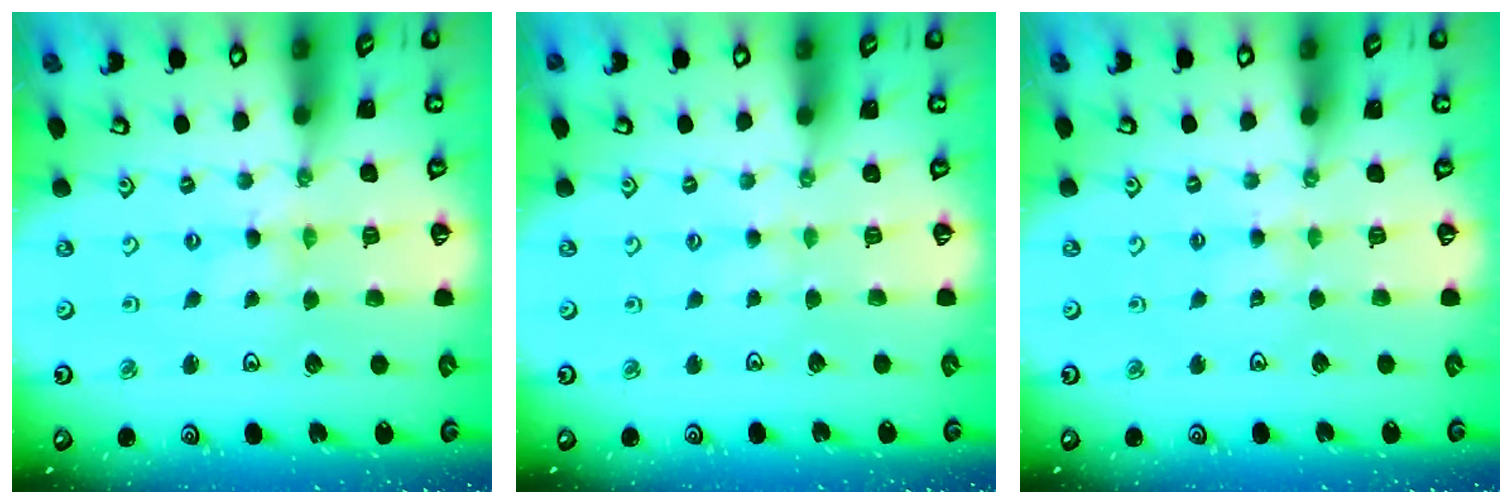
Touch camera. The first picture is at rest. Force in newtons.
{"total": 1.2, "press": 1.1, "slide": 0.3}
{"total": 2.0, "press": 2.0, "slide": 0.3}